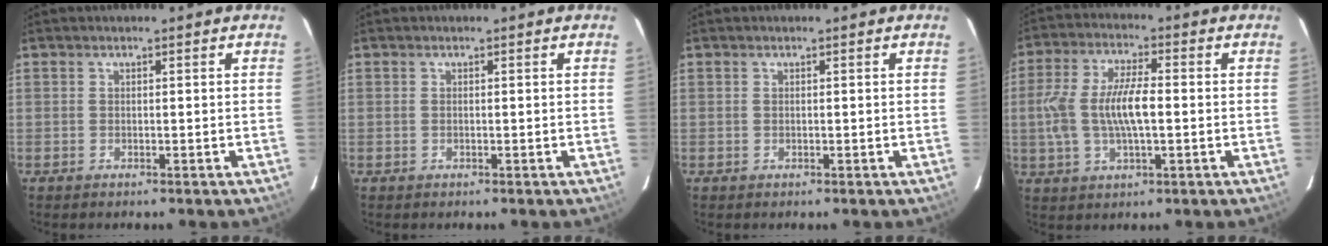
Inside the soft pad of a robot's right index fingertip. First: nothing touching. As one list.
[{"total": 0.0}, {"total": 0.0}, {"total": 10.7, "force": [-0.6, 4.0, 9.9], "torque": [-0.204, 0.006, -0.011]}]